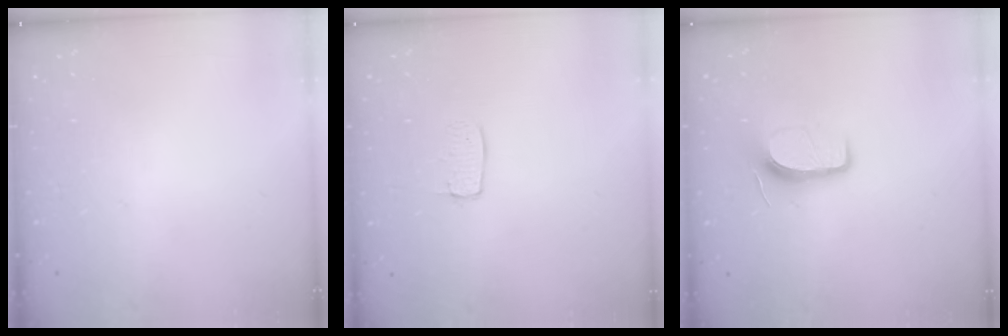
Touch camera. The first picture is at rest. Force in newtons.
{"total": 5.8, "press": 5.8, "slide": 0.3}
{"total": 8.0, "press": 7.9, "slide": 1.0}